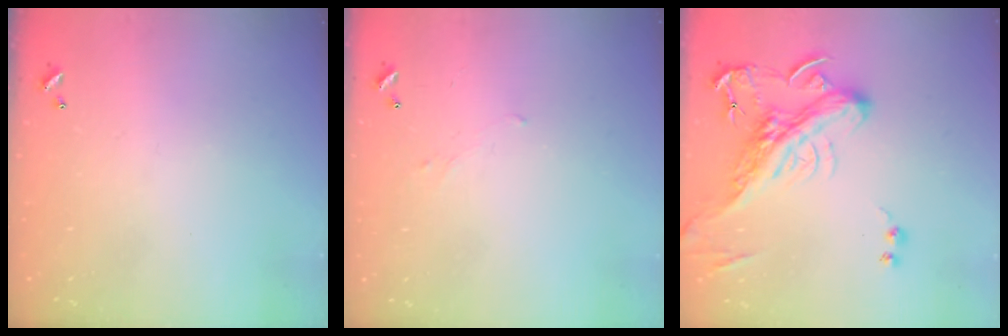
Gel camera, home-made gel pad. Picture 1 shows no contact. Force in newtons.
{"total": 0.7, "press": 0.2, "slide": 0.7}
{"total": 6.5, "press": 6.1, "slide": 2.0}